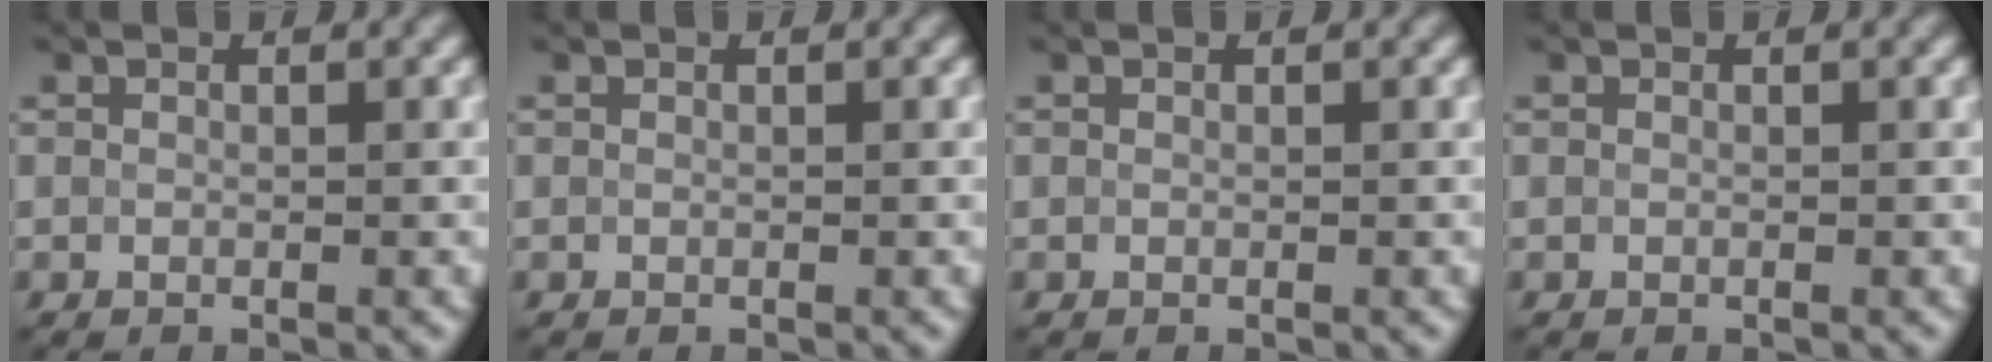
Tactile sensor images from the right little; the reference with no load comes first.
{"total": 0.0}
{"total": 0.0}
{"total": 0.0}